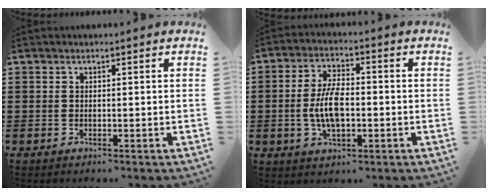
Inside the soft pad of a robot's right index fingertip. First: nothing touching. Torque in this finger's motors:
{"motor_torque": [2.14, 0.00, 0.32, 0.09]}